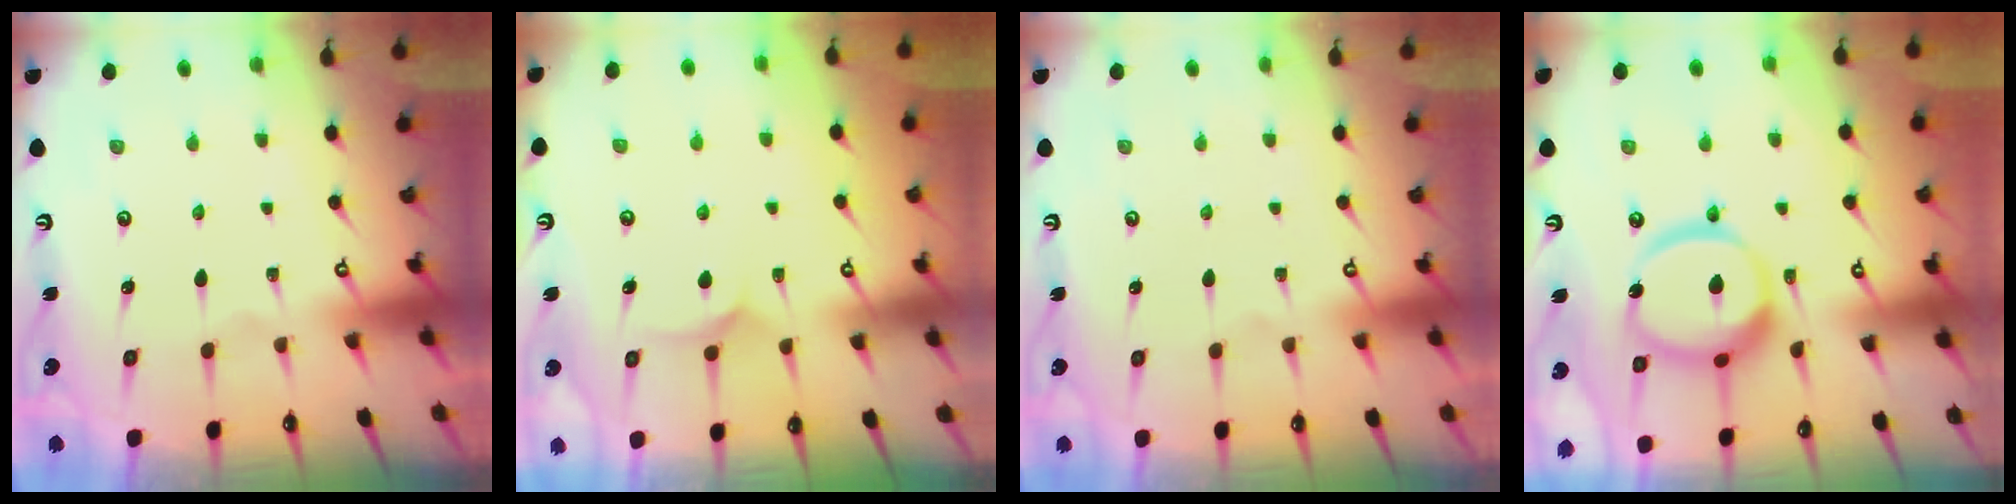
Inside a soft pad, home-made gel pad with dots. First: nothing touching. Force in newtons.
{"total": 5.8, "press": 5.8, "slide": 0.3}
{"total": 0.0}
{"total": 15.6, "press": 15.5, "slide": 1.8}